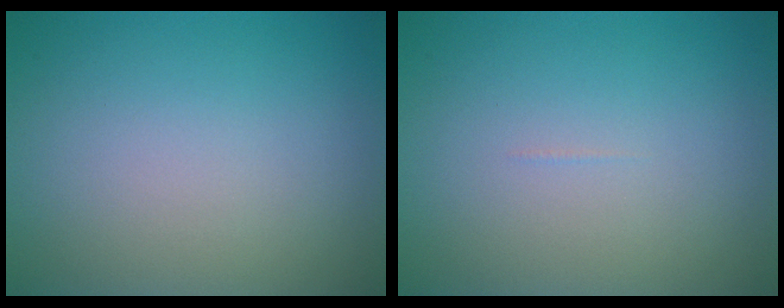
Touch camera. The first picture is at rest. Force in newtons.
{"total": 0.0}